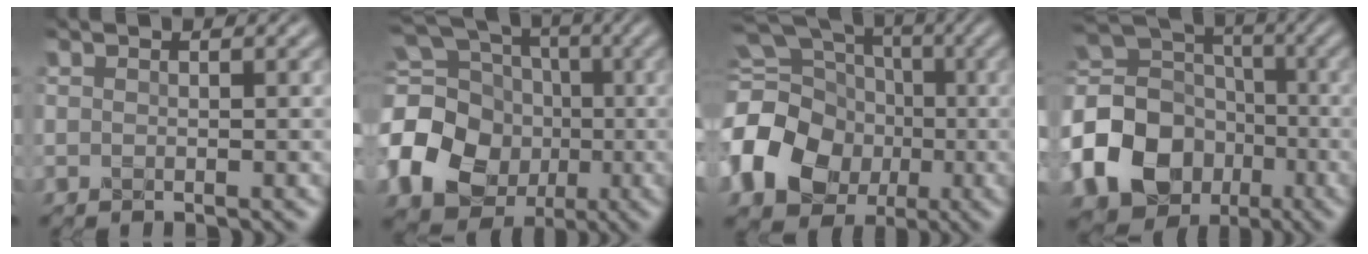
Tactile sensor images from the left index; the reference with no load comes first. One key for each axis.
{"total": 17.4, "fx": -2.3, "fy": 15.3, "fz": 7.9, "tx": -0.210, "ty": 0.003, "tz": -0.072}
{"total": 16.5, "fx": -3.7, "fy": 14.1, "fz": 7.7, "tx": -0.183, "ty": -0.002, "tz": -0.093}
{"total": 19.2, "fx": -6.7, "fy": 16.2, "fz": 7.8, "tx": -0.197, "ty": -0.023, "tz": -0.142}